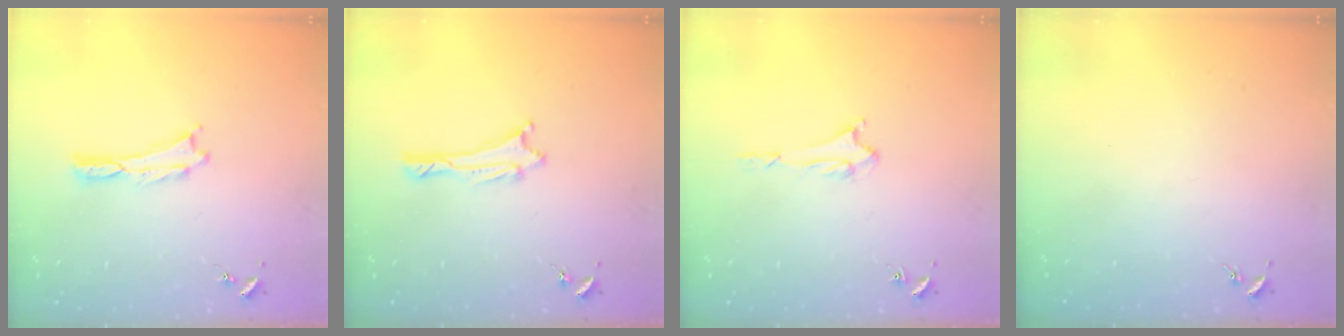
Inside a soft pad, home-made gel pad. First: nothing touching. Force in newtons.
{"total": 1.0, "press": 1.0, "slide": 0.2}
{"total": 1.5, "press": 1.5, "slide": 0.2}
{"total": 0.0}